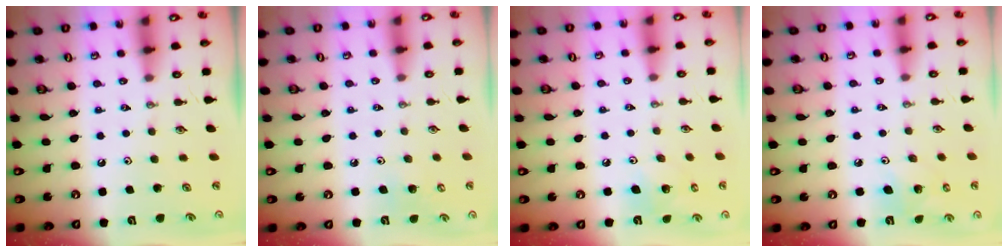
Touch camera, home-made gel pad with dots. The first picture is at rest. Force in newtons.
{"total": 5.2, "press": 5.1, "slide": 0.8}
{"total": 6.9, "press": 6.8, "slide": 1.4}
{"total": 6.7, "press": 6.6, "slide": 1.5}